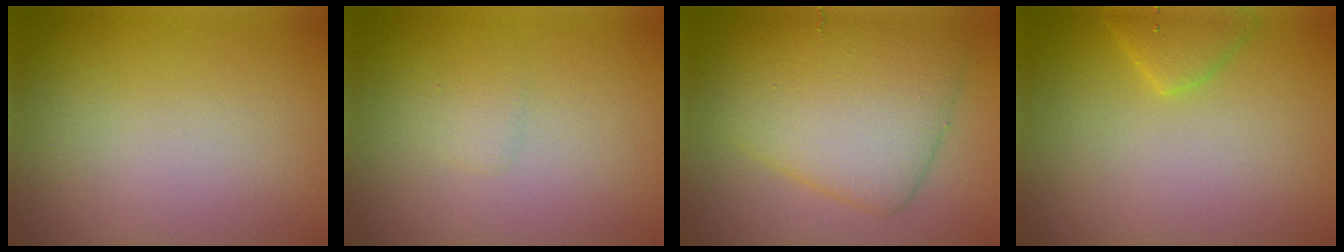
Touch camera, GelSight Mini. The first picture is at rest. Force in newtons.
{"total": 0.9, "press": 0.9, "slide": 0.1}
{"total": 8.2, "press": 8.2, "slide": 0.0}
{"total": 2.3, "press": 2.3, "slide": 0.2}